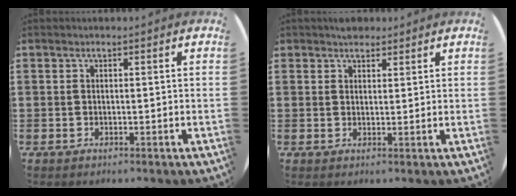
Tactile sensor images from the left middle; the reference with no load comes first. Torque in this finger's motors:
{"motor_torque": [0.39, -0.30, 0.02, 0.04]}